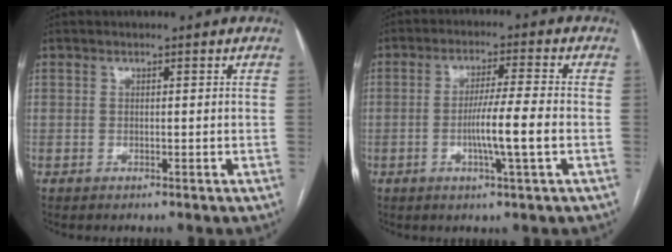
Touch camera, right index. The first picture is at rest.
{"total": 7.2, "force": [-1.6, -0.6, 7.0], "torque": [-0.125, -0.005, -0.030]}